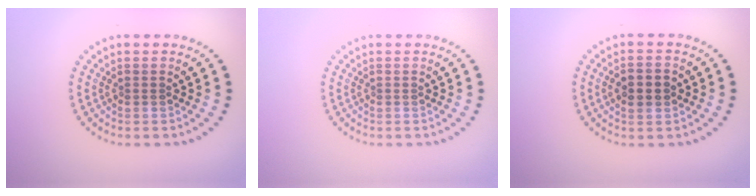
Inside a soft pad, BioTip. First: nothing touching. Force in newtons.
{"total": 0.0}
{"total": 2.5, "press": 2.5, "slide": 0.2}